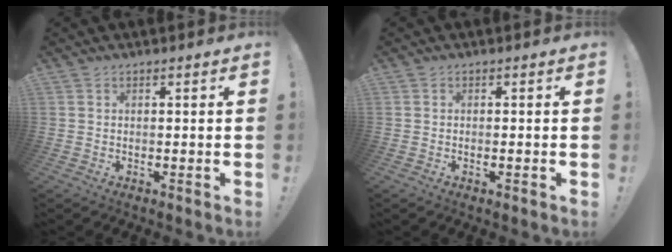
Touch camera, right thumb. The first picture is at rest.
{"total": 1.0, "force": [-0.6, 0.0, 0.8], "torque": [-0.020, 0.003, -0.009]}